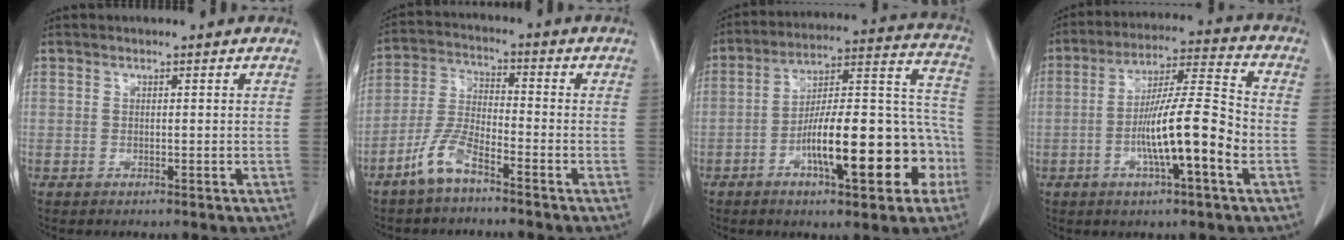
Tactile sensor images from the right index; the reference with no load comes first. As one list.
[{"total": 6.9, "force": [-4.8, 1.7, 4.6], "torque": [-0.108, -0.004, -0.103]}, {"total": 19.5, "force": [-7.1, 5.1, 17.5], "torque": [-0.230, 0.038, -0.101]}, {"total": 12.8, "force": [-3.5, 0.6, 12.3], "torque": [-0.215, 0.005, -0.066]}]